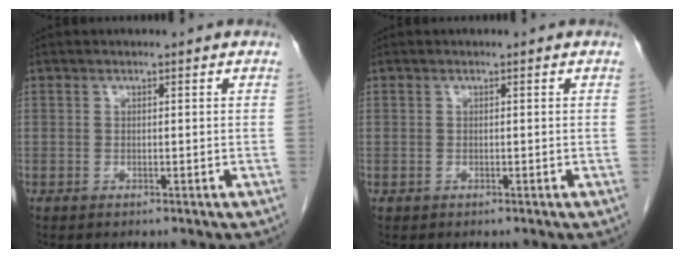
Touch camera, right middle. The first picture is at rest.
{"total": 0.0}